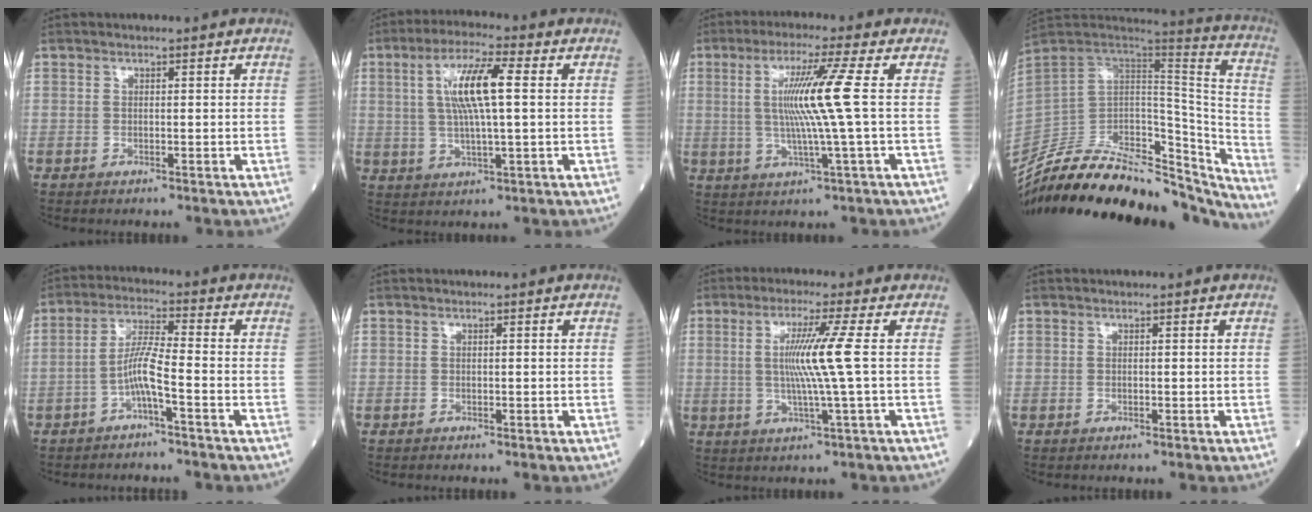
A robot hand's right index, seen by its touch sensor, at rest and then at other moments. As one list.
[{"total": 9.5, "force": [1.9, 1.1, 9.2], "torque": [-0.183, 0.009, 0.035]}, {"total": 9.2, "force": [1.0, -2.1, 8.9], "torque": [-0.172, 0.002, 0.025]}, {"total": 37.7, "force": [-32.9, 10.5, 15.0], "torque": [-0.215, -0.023, -0.468]}, {"total": 5.2, "force": [-2.3, -0.1, 4.7], "torque": [-0.094, 0.012, -0.046]}, {"total": 0.0}, {"total": 7.4, "force": [0.6, -2.0, 7.1], "torque": [-0.138, -0.003, 0.017]}, {"total": 0.0}]